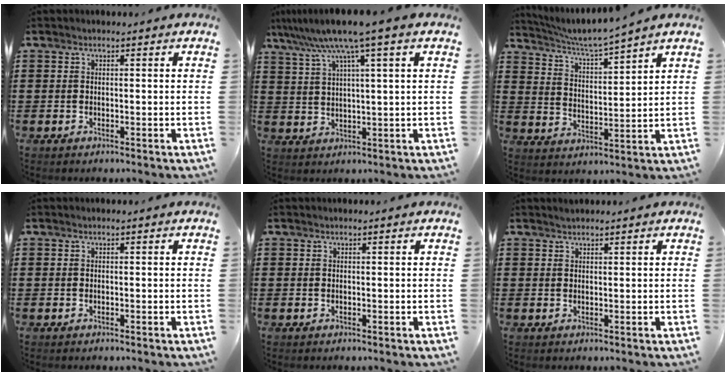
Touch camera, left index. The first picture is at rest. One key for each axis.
{"total": 8.3, "fx": 5.7, "fy": -0.4, "fz": 6.0, "tx": -0.133, "ty": -0.020, "tz": 0.095}
{"total": 4.9, "fx": 4.5, "fy": -0.6, "fz": 1.8, "tx": -0.056, "ty": -0.030, "tz": 0.072}
{"total": 0.0}
{"total": 0.0}
{"total": 1.0, "fx": 1.0, "fy": 0.2, "fz": 0.1, "tx": -0.004, "ty": 0.000, "tz": 0.020}